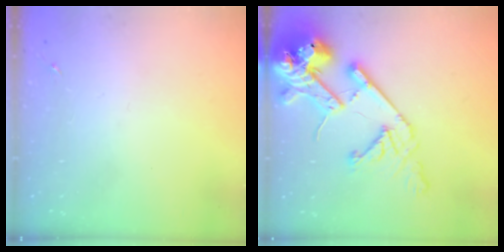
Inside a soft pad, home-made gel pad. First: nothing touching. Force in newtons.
{"total": 20.3, "press": 20.1, "slide": 2.7}